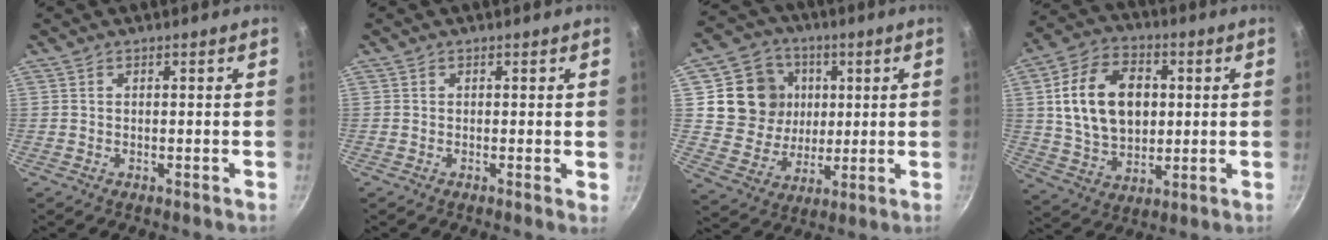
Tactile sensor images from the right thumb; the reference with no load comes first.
{"total": 0.7, "force": [0.0, 0.2, 0.6], "torque": [-0.009, -0.003, -0.005]}
{"total": 14.7, "force": [3.3, 13.2, 5.5], "torque": [-0.071, -0.004, 0.064]}
{"total": 17.4, "force": [2.7, 12.1, 12.2], "torque": [-0.193, 0.004, 0.046]}